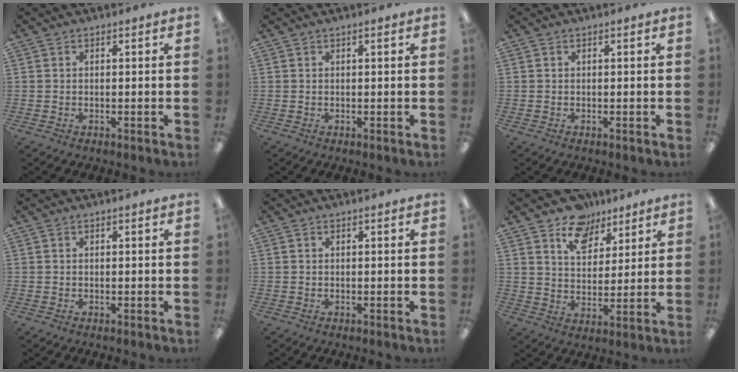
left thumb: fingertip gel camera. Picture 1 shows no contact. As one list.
[{"total": 0.5, "force": [0.2, 0.0, 0.5], "torque": [-0.008, 0.002, 0.004]}, {"total": 0.0}, {"total": 0.0}, {"total": 0.0}, {"total": 10.2, "force": [7.4, 6.4, 3.1], "torque": [-0.045, -0.041, 0.135]}]